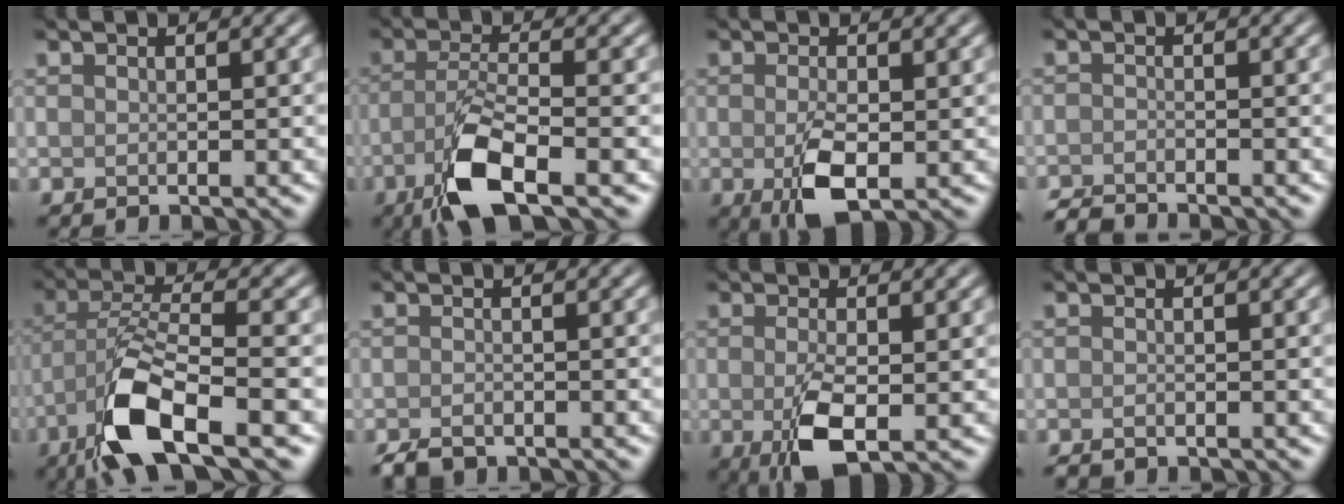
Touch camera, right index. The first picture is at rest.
{"total": 6.5, "force": [-3.1, 1.9, 5.4], "torque": [-0.111, -0.006, -0.067]}
{"total": 4.6, "force": [-0.9, 2.0, 4.1], "torque": [-0.087, -0.011, -0.014]}
{"total": 1.8, "force": [-1.8, 0.1, 0.3], "torque": [-0.002, -0.005, -0.038]}
{"total": 9.0, "force": [-4.9, 2.5, 7.0], "torque": [-0.141, 0.000, -0.099]}
{"total": 1.8, "force": [-1.6, 0.7, 0.7], "torque": [-0.011, -0.001, -0.029]}
{"total": 5.2, "force": [-1.1, 2.2, 4.6], "torque": [-0.097, -0.012, -0.020]}
{"total": 0.8, "force": [-0.7, 0.2, 0.3], "torque": [-0.005, -0.004, -0.014]}